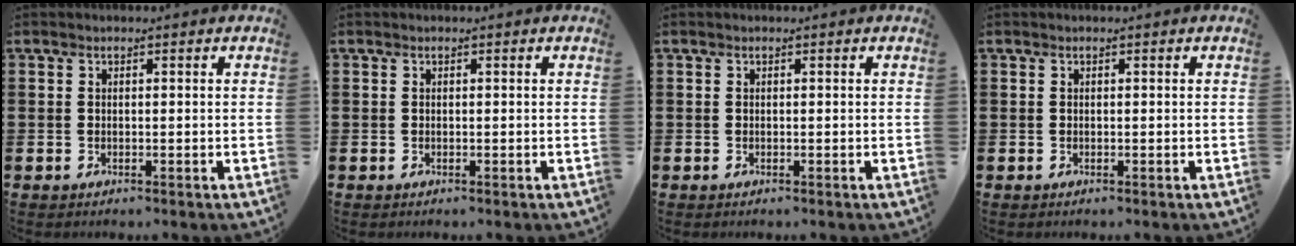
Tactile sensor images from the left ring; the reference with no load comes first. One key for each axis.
{"total": 0.0}
{"total": 0.0}
{"total": 0.0}